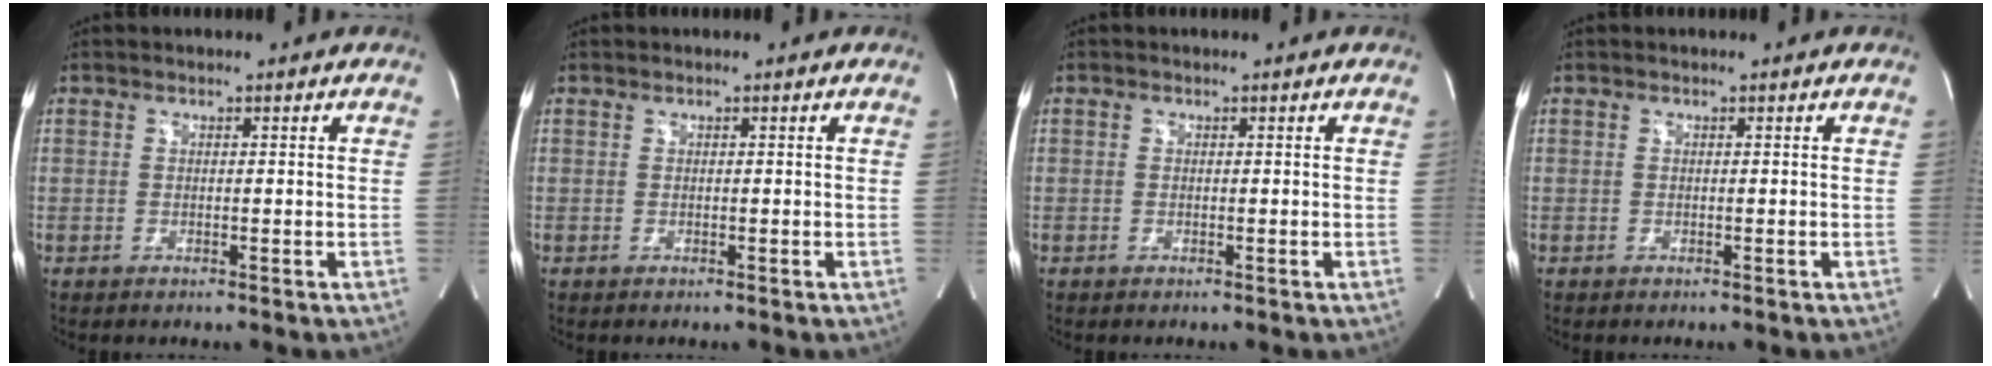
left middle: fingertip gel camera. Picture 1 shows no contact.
{"total": 0.0}
{"total": 0.0}
{"total": 0.0}